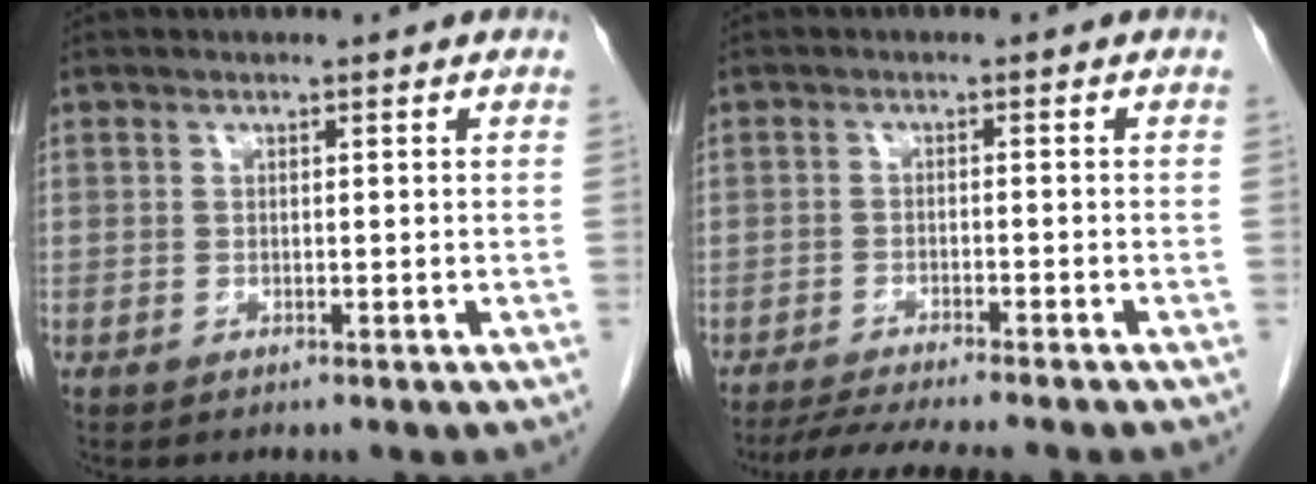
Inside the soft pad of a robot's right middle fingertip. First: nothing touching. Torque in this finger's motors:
{"motor_torque": [0.73, -0.51, 0.08, 0.05]}